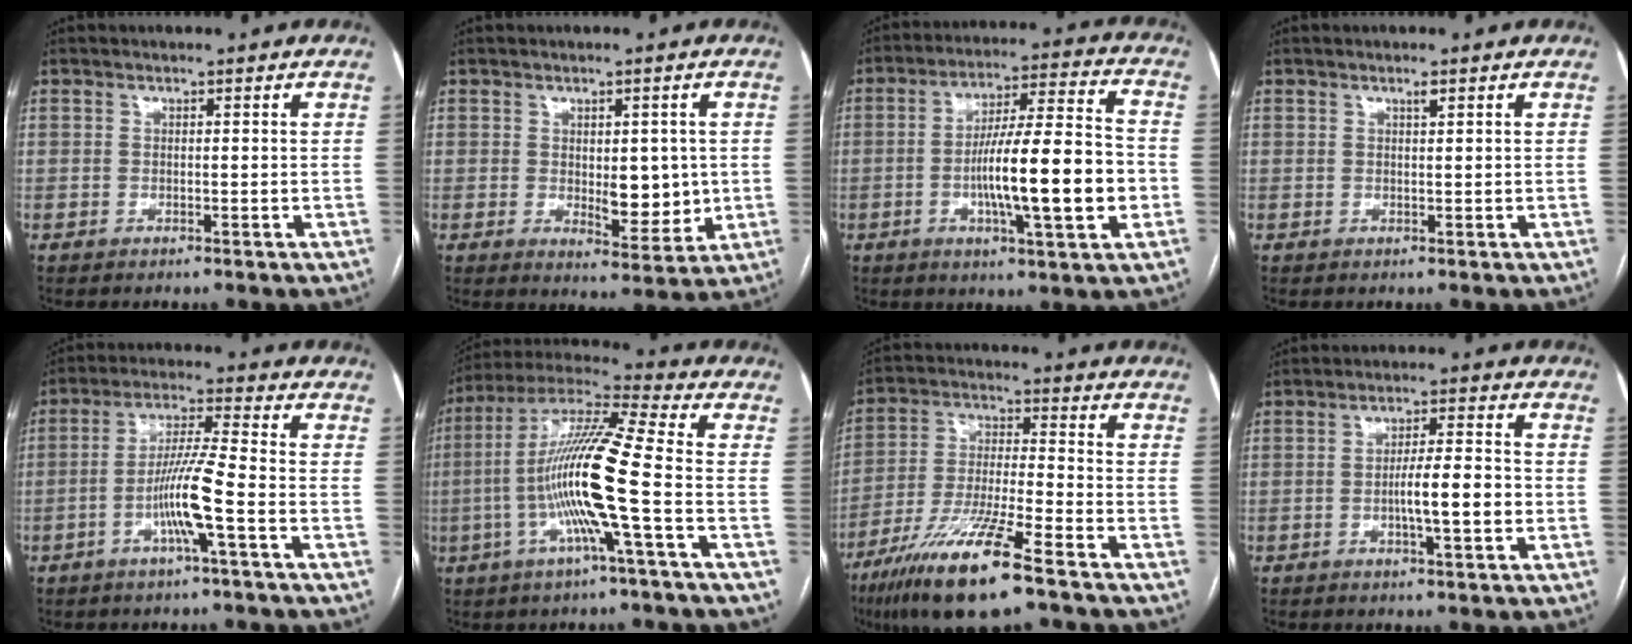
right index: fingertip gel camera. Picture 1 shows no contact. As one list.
[{"total": 6.4, "force": [0.2, 3.2, 5.5], "torque": [-0.066, -0.005, 0.017]}, {"total": 15.5, "force": [-2.9, 1.5, 15.2], "torque": [-0.248, 0.008, -0.045]}, {"total": 0.9, "force": [0.5, 0.0, 0.7], "torque": [-0.012, -0.001, 0.010]}, {"total": 8.4, "force": [-2.9, -0.6, 7.9], "torque": [-0.150, 0.003, -0.057]}, {"total": 15.5, "force": [-3.1, -0.6, 15.2], "torque": [-0.292, 0.004, -0.071]}, {"total": 15.6, "force": [-9.9, 1.3, 12.0], "torque": [-0.246, -0.037, -0.181]}, {"total": 6.6, "force": [-1.2, 0.7, 6.5], "torque": [-0.105, 0.006, -0.020]}]